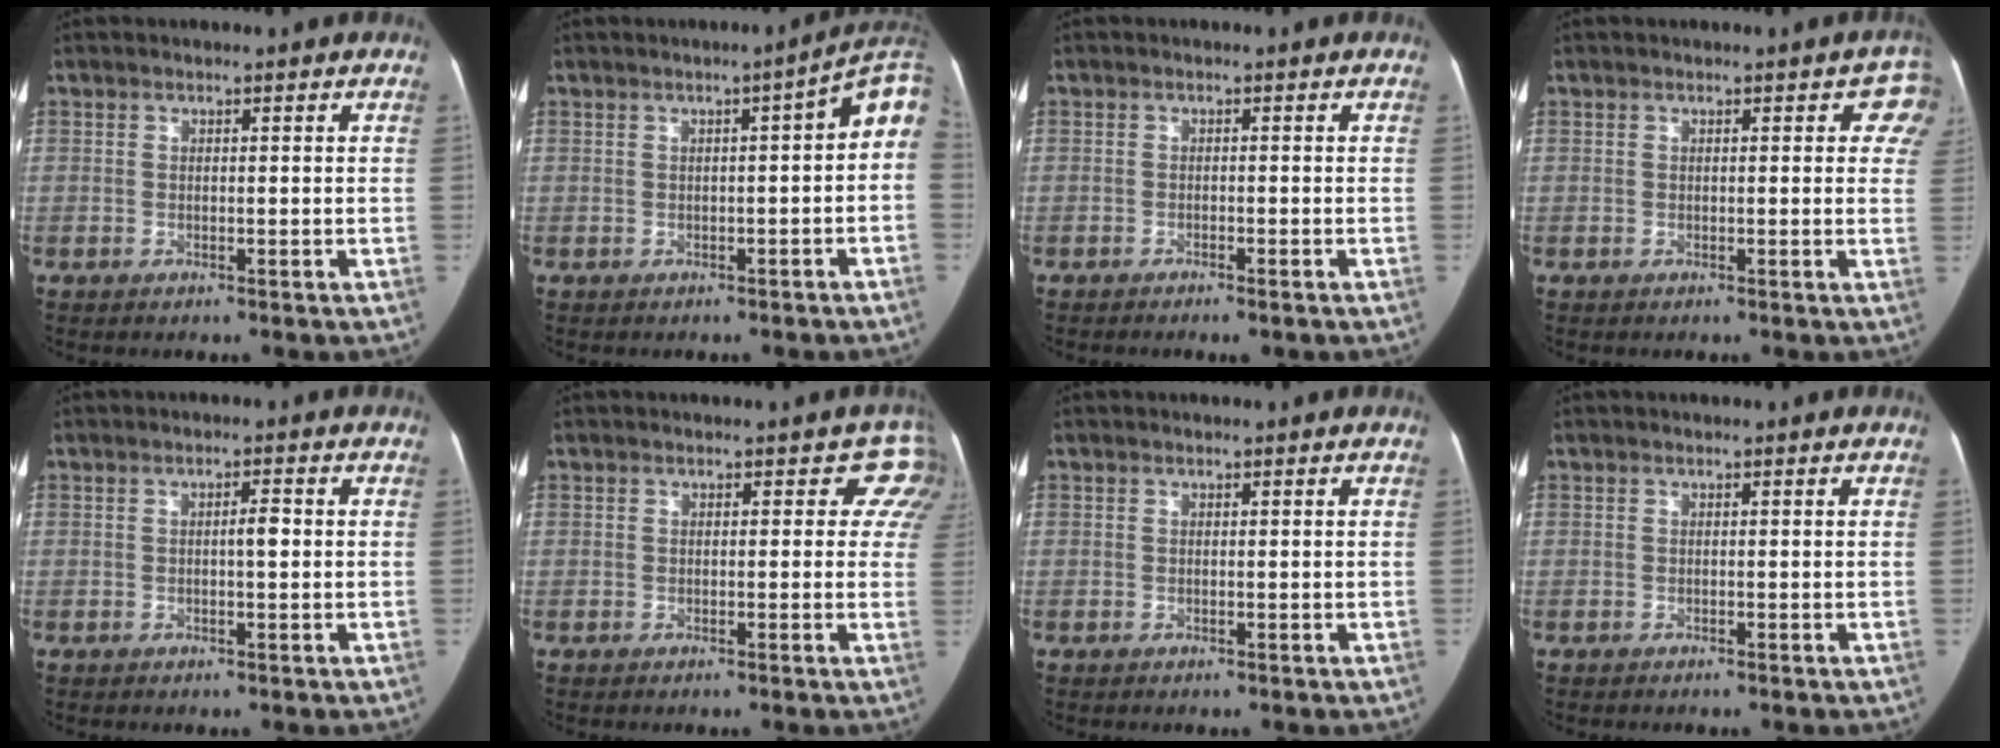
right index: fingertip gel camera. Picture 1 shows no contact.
{"total": 6.6, "force": [0.5, 1.3, 6.5], "torque": [-0.072, 0.027, -0.002]}
{"total": 1.9, "force": [-1.5, 0.2, 1.1], "torque": [-0.015, -0.005, -0.018]}
{"total": 4.5, "force": [2.5, 1.9, 3.3], "torque": [-0.019, 0.006, 0.013]}
{"total": 1.9, "force": [-0.1, 0.4, 1.9], "torque": [-0.031, 0.004, -0.003]}
{"total": 4.1, "force": [2.5, 3.0, 1.2], "torque": [0.023, -0.004, 0.000]}
{"total": 0.0}
{"total": 0.0}